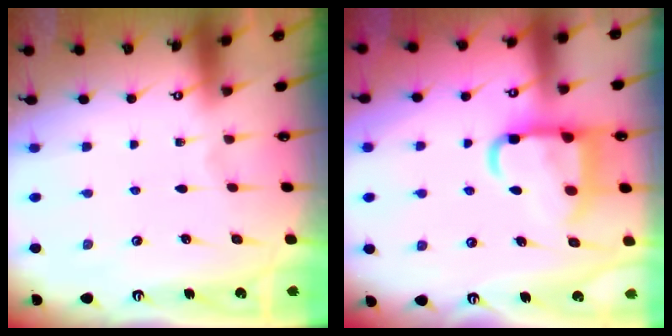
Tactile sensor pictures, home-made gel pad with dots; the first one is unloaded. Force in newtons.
{"total": 13.6, "press": 13.5, "slide": 1.6}